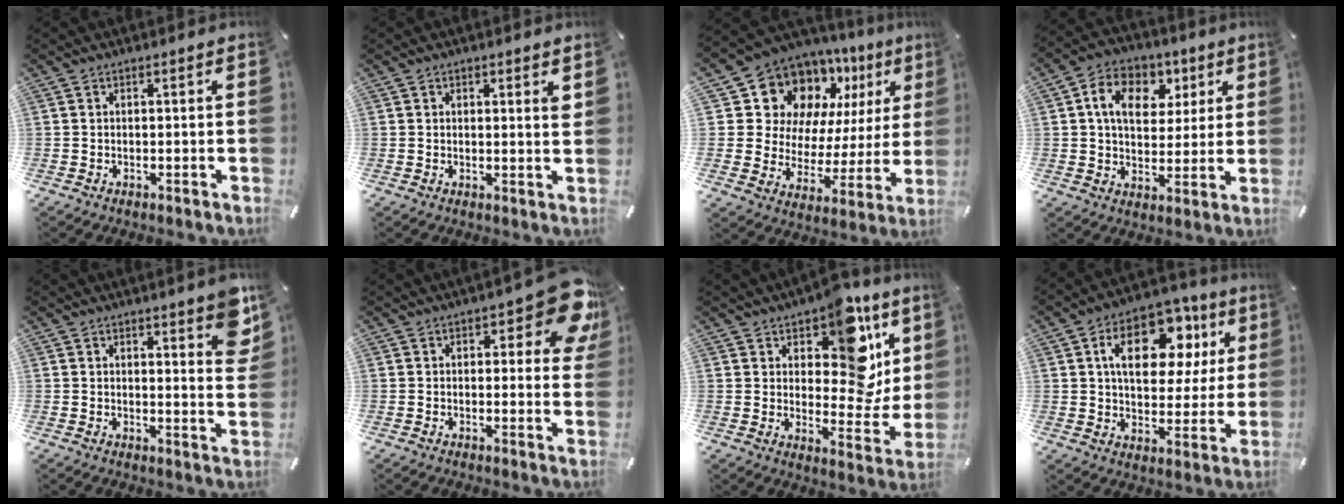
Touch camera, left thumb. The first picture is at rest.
{"total": 1.7, "force": [1.1, 0.6, 1.2], "torque": [0.001, -0.009, 0.015]}
{"total": 15.2, "force": [9.8, 10.5, 4.8], "torque": [-0.084, -0.091, 0.180]}
{"total": 11.4, "force": [4.2, 8.9, 5.8], "torque": [-0.086, -0.008, 0.074]}
{"total": 6.8, "force": [4.5, 2.1, 4.7], "torque": [-0.051, -0.032, 0.072]}
{"total": 11.1, "force": [5.5, 4.6, 8.5], "torque": [-0.096, -0.037, 0.090]}
{"total": 17.3, "force": [9.5, 9.4, 11.0], "torque": [-0.141, -0.075, 0.160]}
{"total": 17.9, "force": [6.9, 11.0, 12.4], "torque": [-0.184, -0.014, 0.114]}